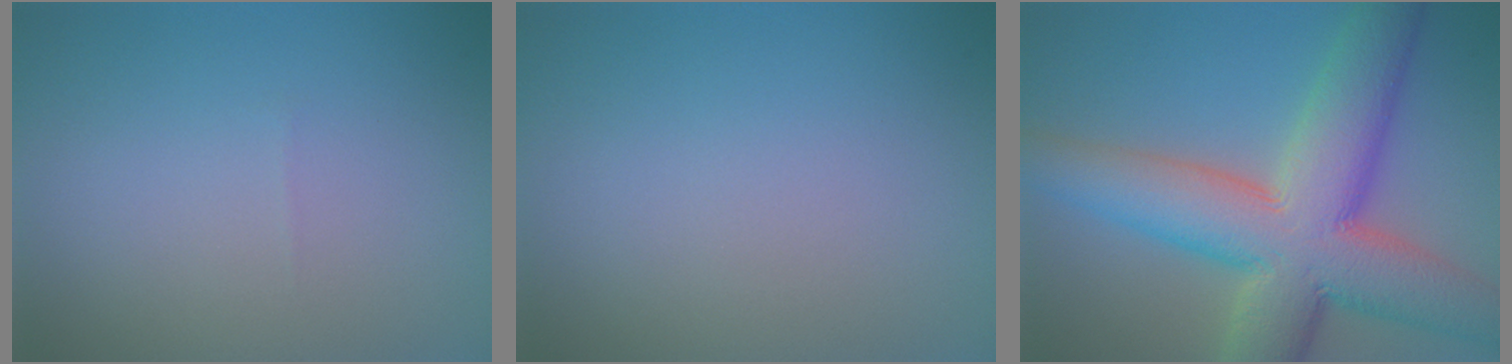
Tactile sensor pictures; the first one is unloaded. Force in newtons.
{"total": 0.0}
{"total": 12.6, "press": 12.6, "slide": 0.5}